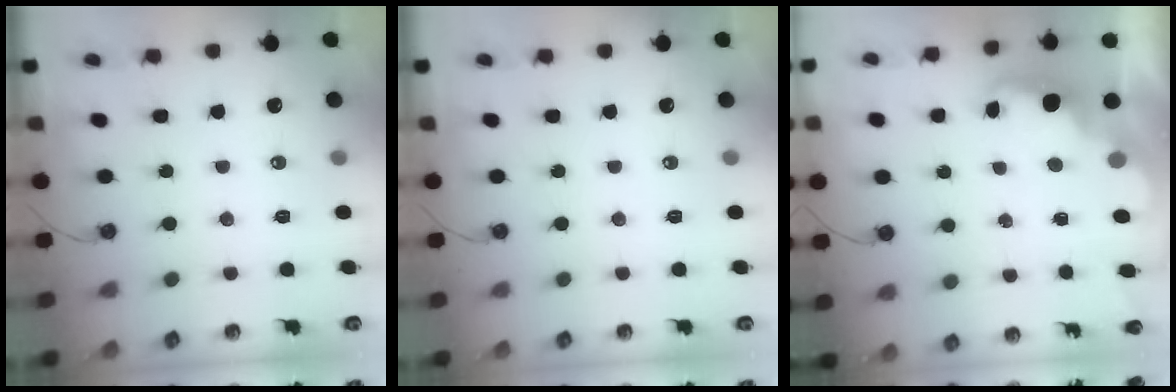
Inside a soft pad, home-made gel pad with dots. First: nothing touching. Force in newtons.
{"total": 0.0}
{"total": 2.5, "press": 2.4, "slide": 0.5}